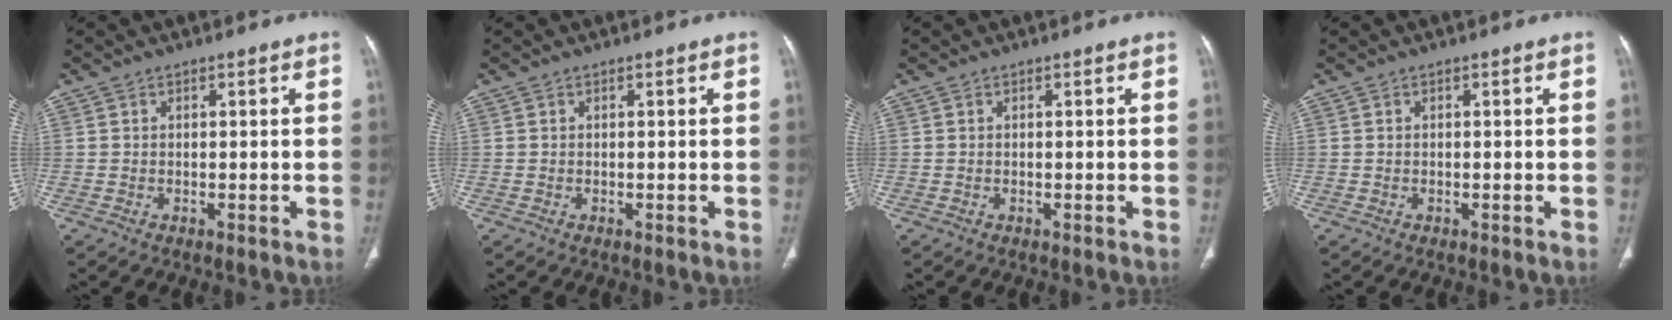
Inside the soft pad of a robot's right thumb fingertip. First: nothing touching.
{"total": 0.0}
{"total": 0.0}
{"total": 0.0}